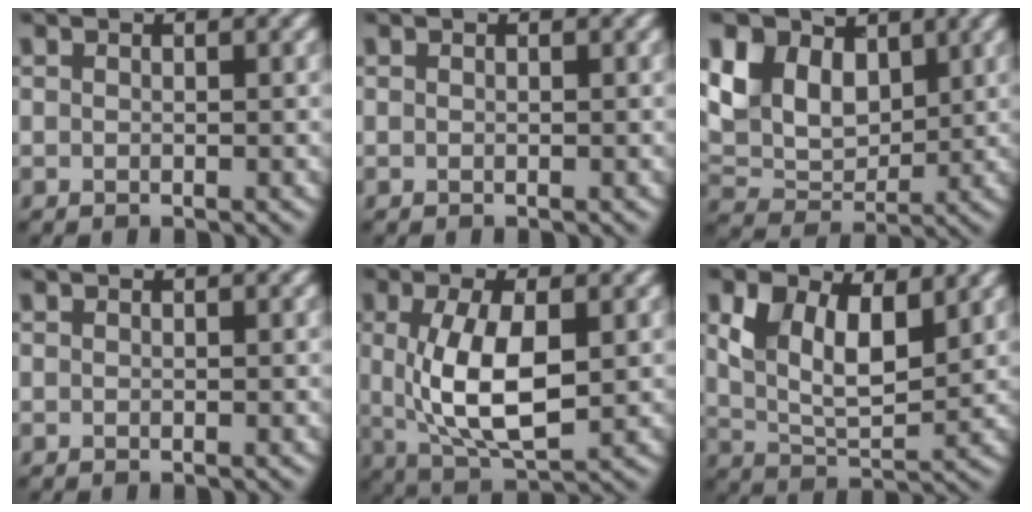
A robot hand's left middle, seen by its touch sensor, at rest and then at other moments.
{"total": 0.0}
{"total": 6.9, "force": [3.1, 4.7, 4.0], "torque": [-0.101, 0.009, 0.051]}
{"total": 0.0}
{"total": 7.3, "force": [0.4, 3.2, 6.5], "torque": [-0.136, -0.007, 0.014]}
{"total": 6.8, "force": [2.9, 3.6, 5.0], "torque": [-0.101, -0.007, 0.052]}